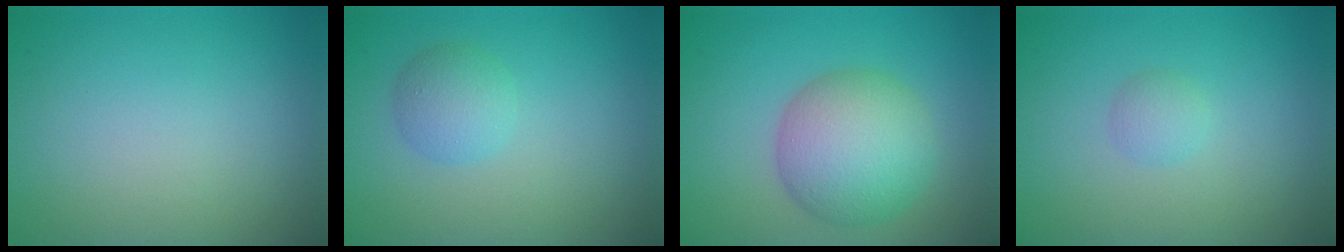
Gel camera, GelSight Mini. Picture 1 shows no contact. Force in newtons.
{"total": 2.4, "press": 2.4, "slide": 0.2}
{"total": 7.0, "press": 7.0, "slide": 0.2}
{"total": 1.2, "press": 1.2, "slide": 0.1}